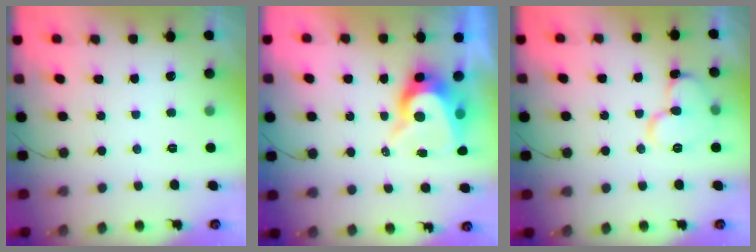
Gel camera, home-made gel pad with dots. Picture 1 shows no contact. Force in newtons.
{"total": 9.8, "press": 9.7, "slide": 0.9}
{"total": 11.4, "press": 11.3, "slide": 1.2}